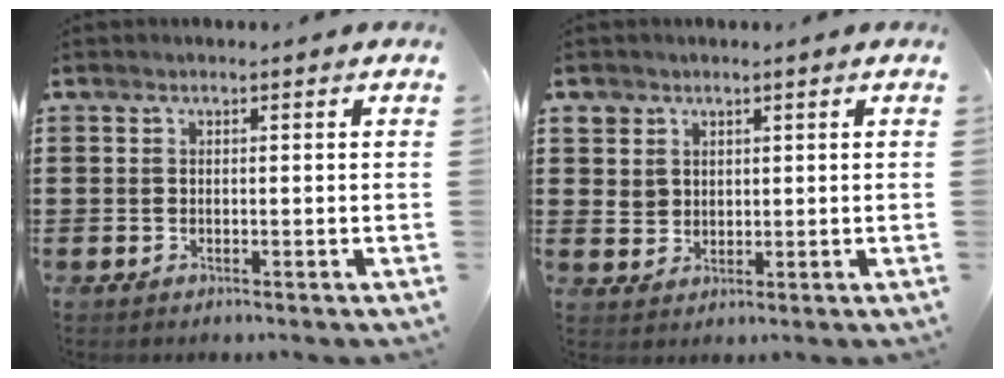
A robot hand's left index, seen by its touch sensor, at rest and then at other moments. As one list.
[{"total": 3.4, "force": [1.7, 3.0, 0.2], "torque": [-0.013, 0.007, 0.030]}]